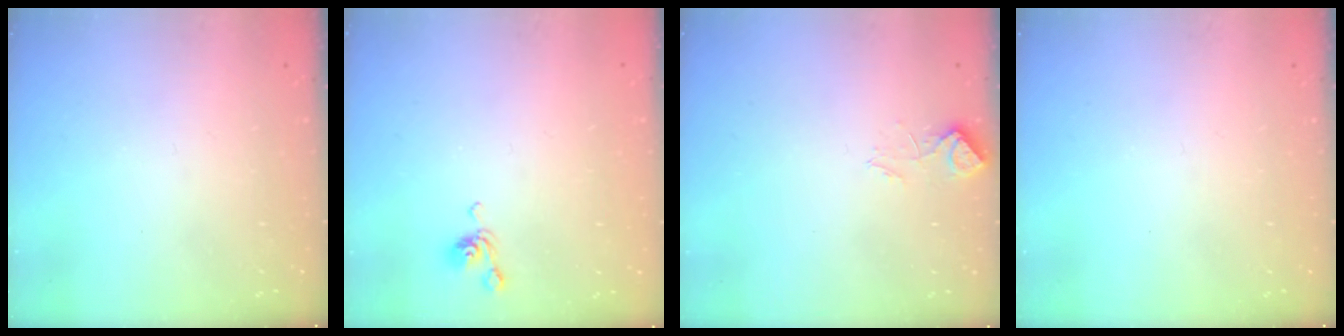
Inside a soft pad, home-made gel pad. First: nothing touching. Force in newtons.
{"total": 4.9, "press": 4.9, "slide": 0.2}
{"total": 3.2, "press": 3.2, "slide": 0.5}
{"total": 0.0}